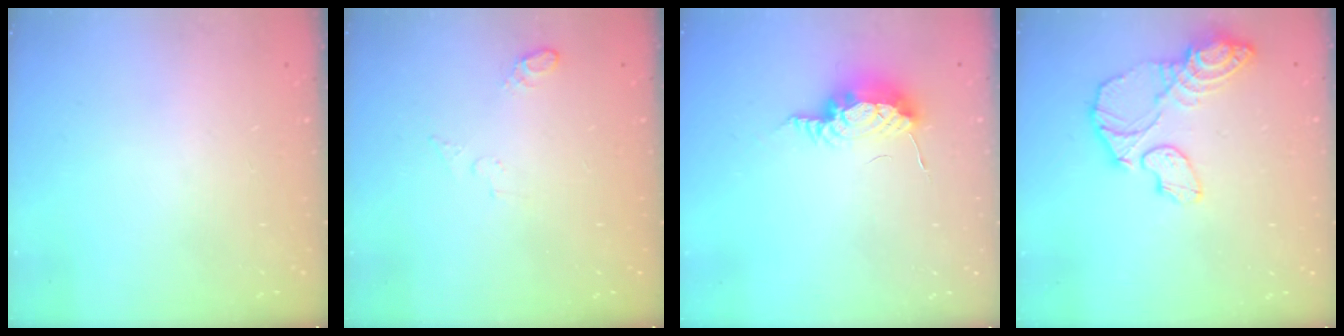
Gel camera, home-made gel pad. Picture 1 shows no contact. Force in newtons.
{"total": 9.3, "press": 4.3, "slide": 8.2}
{"total": 8.3, "press": 8.1, "slide": 1.8}
{"total": 11.9, "press": 11.9, "slide": 1.0}